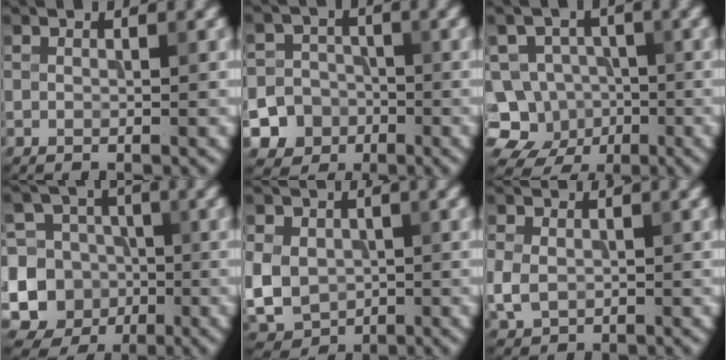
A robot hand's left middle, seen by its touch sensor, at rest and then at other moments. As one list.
[{"total": 7.0, "force": [-3.3, 6.1, 0.8], "torque": [-0.001, -0.011, -0.073]}, {"total": 9.1, "force": [-3.6, 8.0, 2.1], "torque": [-0.023, 0.012, -0.081]}, {"total": 13.3, "force": [-2.9, 12.5, 3.1], "torque": [-0.089, 0.003, -0.061]}, {"total": 8.3, "force": [-0.4, 7.1, 4.3], "torque": [-0.101, 0.003, -0.028]}, {"total": 2.6, "force": [-0.2, 2.1, 1.6], "torque": [-0.038, -0.004, -0.004]}]